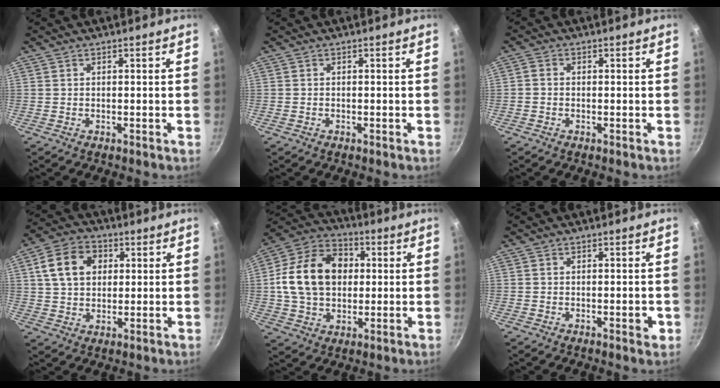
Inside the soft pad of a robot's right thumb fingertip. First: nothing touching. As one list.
[{"total": 0.0}, {"total": 1.4, "force": [-0.5, 1.1, 0.7], "torque": [-0.017, 0.007, -0.014]}, {"total": 11.0, "force": [3.0, 8.2, 6.7], "torque": [-0.104, 0.011, 0.041]}, {"total": 17.6, "force": [1.7, 13.3, 11.5], "torque": [-0.177, 0.025, 0.020]}, {"total": 2.2, "force": [-0.7, 0.9, 1.9], "torque": [-0.020, 0.003, -0.010]}]